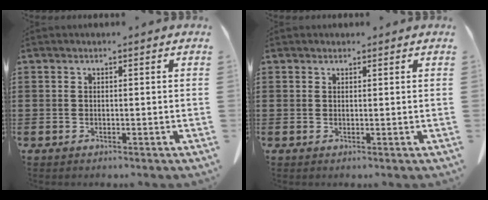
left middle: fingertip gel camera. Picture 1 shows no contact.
{"total": 0.8, "force": [0.7, 0.4, 0.1], "torque": [-0.004, 0.001, 0.014]}